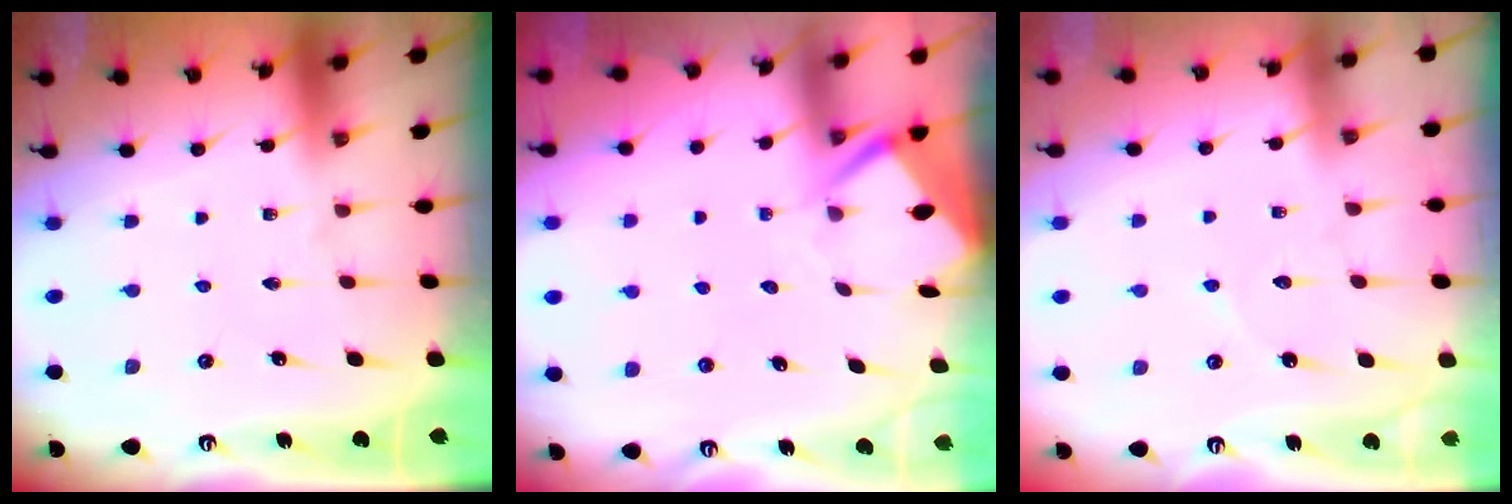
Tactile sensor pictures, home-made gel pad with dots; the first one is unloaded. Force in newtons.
{"total": 3.3, "press": 3.3, "slide": 0.3}
{"total": 4.3, "press": 4.3, "slide": 0.6}